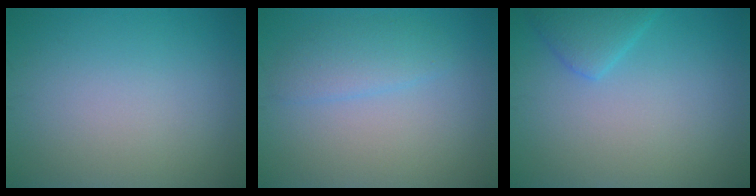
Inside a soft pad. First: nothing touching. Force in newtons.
{"total": 2.3, "press": 2.3, "slide": 0.0}
{"total": 2.9, "press": 2.9, "slide": 0.3}